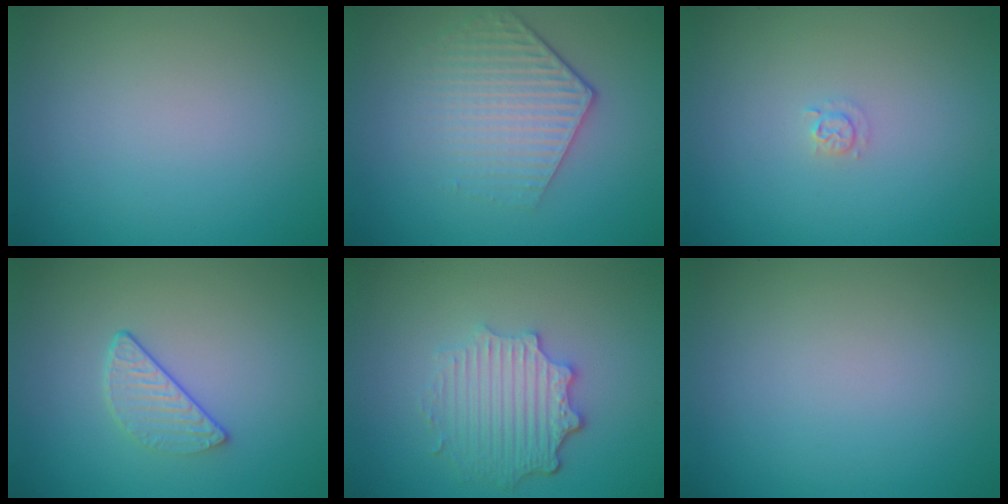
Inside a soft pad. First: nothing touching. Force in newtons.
{"total": 4.3, "press": 3.1, "slide": 3.0}
{"total": 0.9, "press": 0.9, "slide": 0.1}
{"total": 2.2, "press": 1.5, "slide": 1.6}
{"total": 4.5, "press": 3.6, "slide": 2.7}
{"total": 0.0}